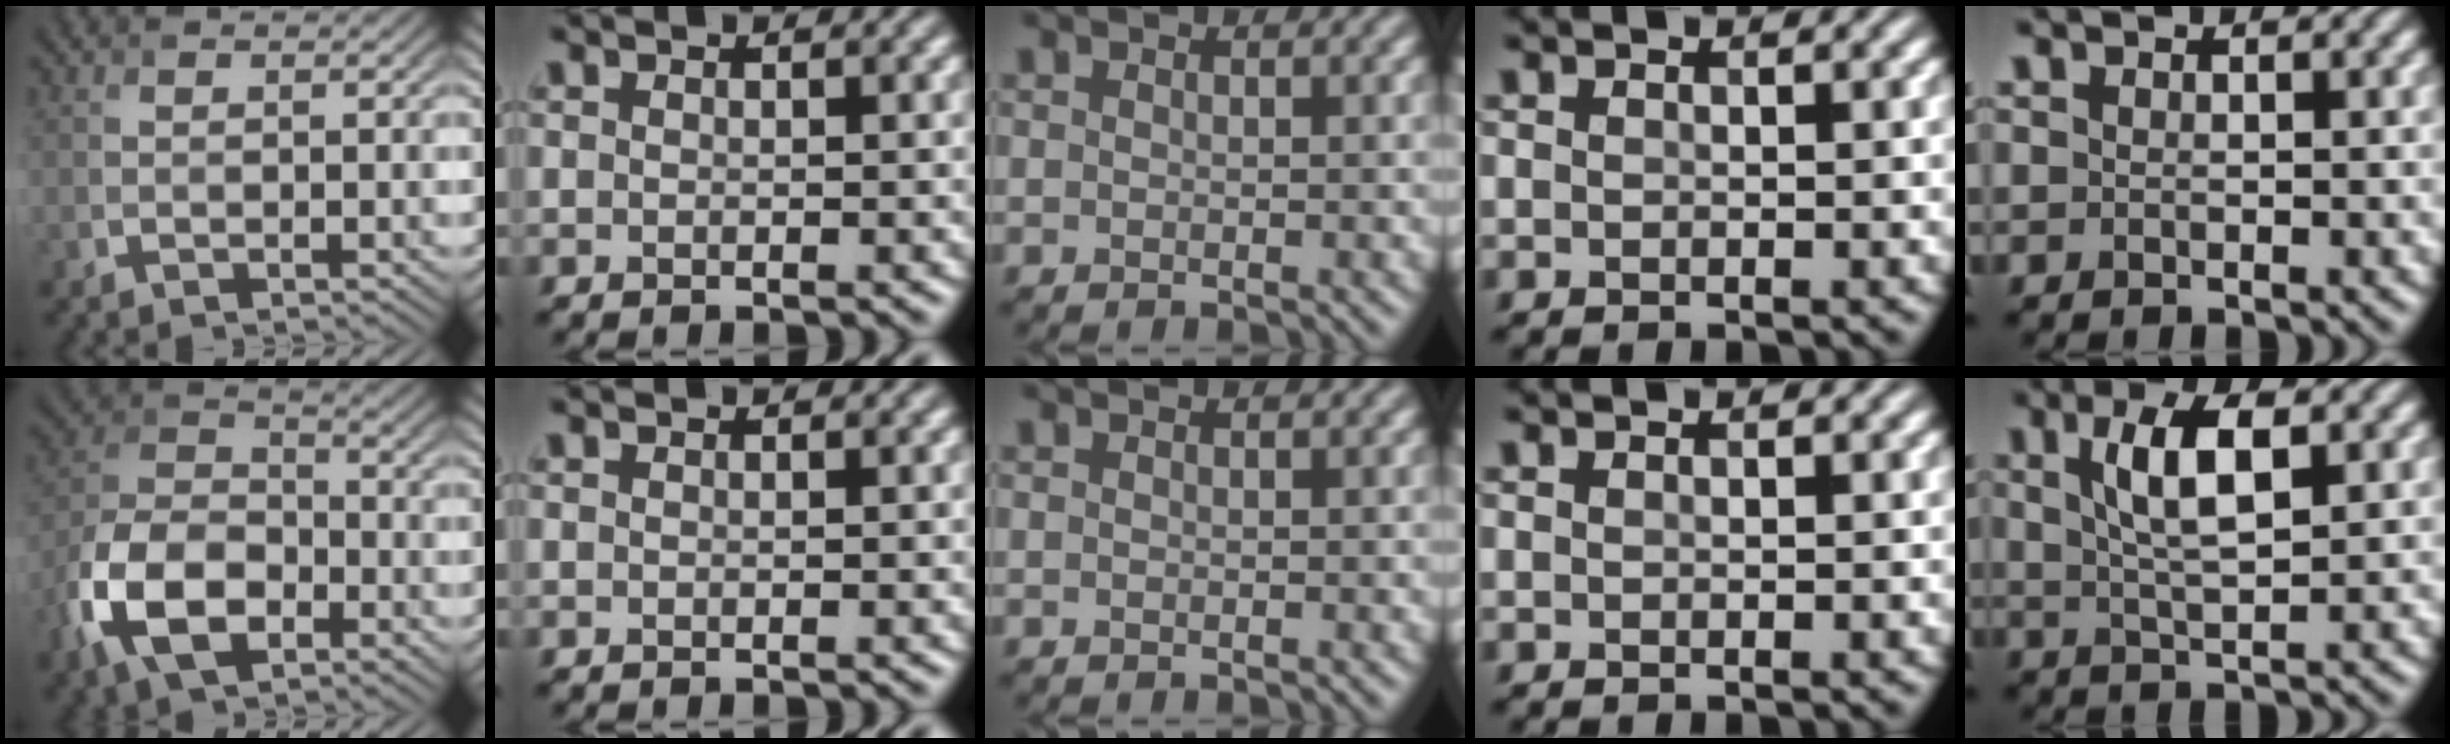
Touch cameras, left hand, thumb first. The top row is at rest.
{"thumb": {"total": 12.5, "force": [-6.0, 7.1, 8.4], "torque": [-0.196, -0.012, -0.129]}, "little": {"total": 5.3, "force": [1.7, 1.7, 4.7], "torque": [-0.088, 0.005, 0.030]}}